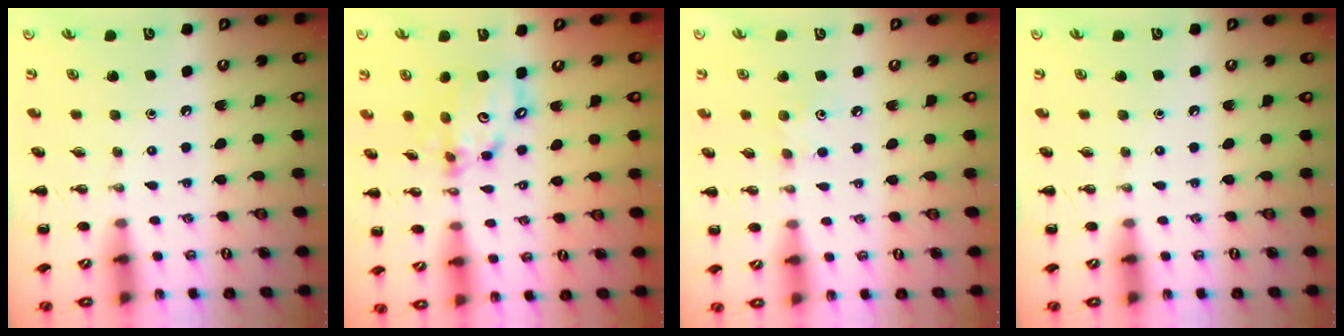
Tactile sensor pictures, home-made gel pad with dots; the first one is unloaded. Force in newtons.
{"total": 12.1, "press": 11.7, "slide": 3.2}
{"total": 5.3, "press": 5.2, "slide": 1.3}
{"total": 0.0}